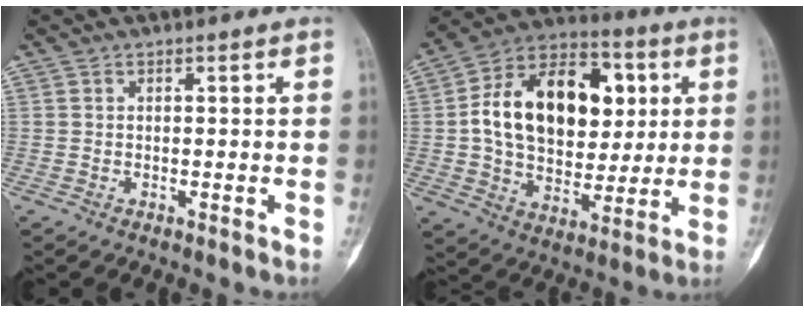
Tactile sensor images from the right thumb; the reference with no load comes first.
{"total": 23.6, "force": [3.9, 15.9, 17.0], "torque": [-0.247, 0.014, 0.066]}